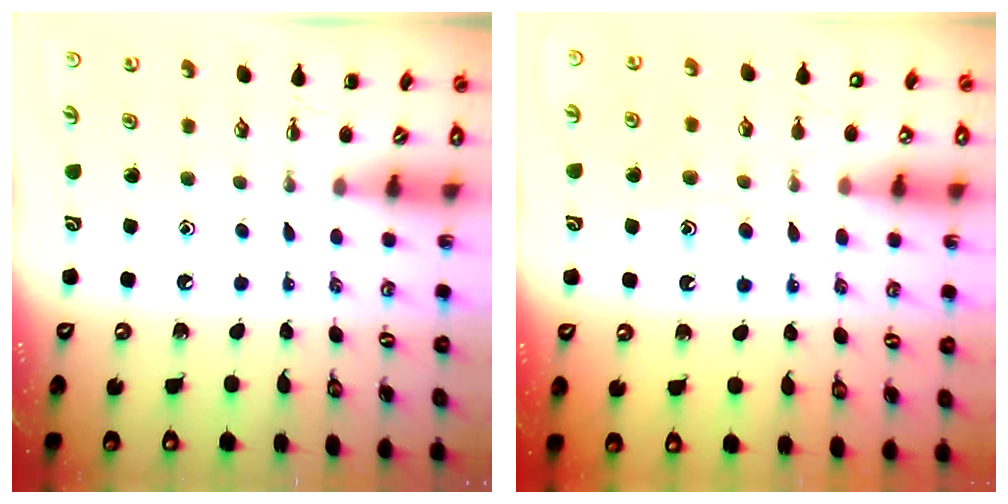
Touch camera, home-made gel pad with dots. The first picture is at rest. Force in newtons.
{"total": 12.4, "press": 12.3, "slide": 1.2}